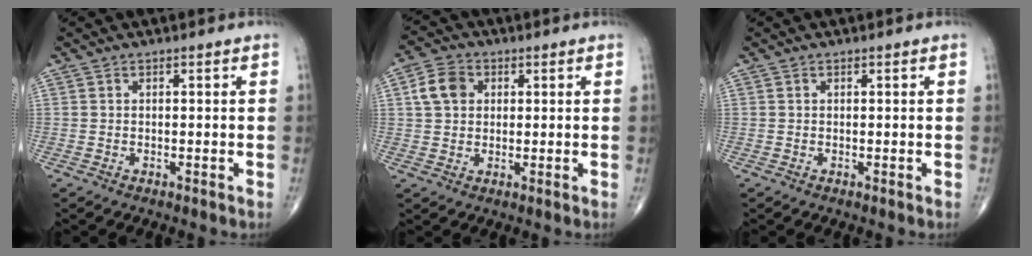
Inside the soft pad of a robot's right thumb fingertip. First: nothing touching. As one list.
[{"total": 6.2, "force": [1.5, 4.8, 3.5], "torque": [-0.056, 0.006, 0.023]}, {"total": 0.0}]